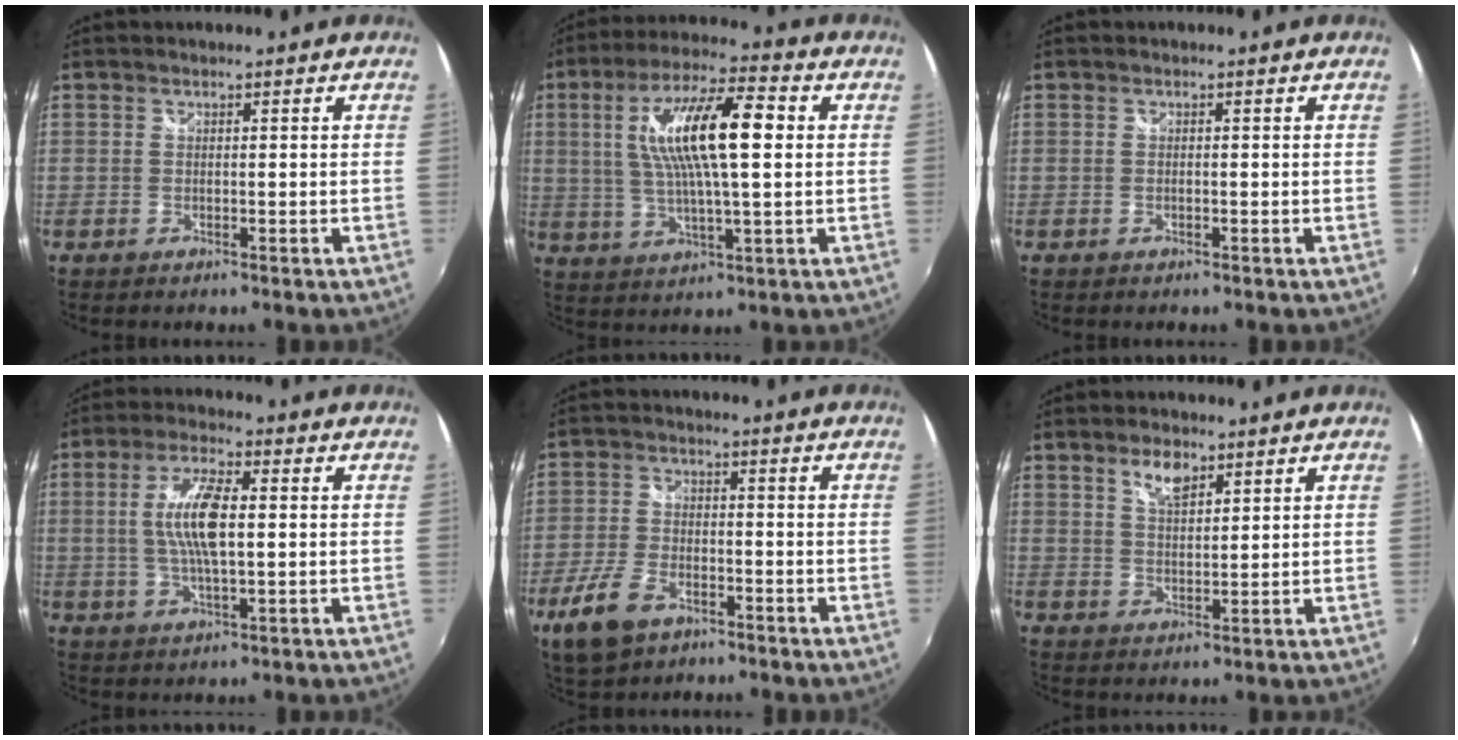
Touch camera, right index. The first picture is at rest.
{"total": 15.2, "force": [2.7, 3.4, 14.5], "torque": [-0.268, 0.015, 0.049]}
{"total": 0.5, "force": [-0.3, 0.1, 0.4], "torque": [-0.009, 0.000, -0.006]}
{"total": 9.5, "force": [0.7, 2.7, 9.1], "torque": [-0.181, 0.004, 0.014]}
{"total": 9.7, "force": [-5.6, 5.3, 5.8], "torque": [-0.145, -0.009, -0.106]}
{"total": 4.6, "force": [2.9, 2.0, 2.9], "torque": [-0.048, 0.005, 0.052]}